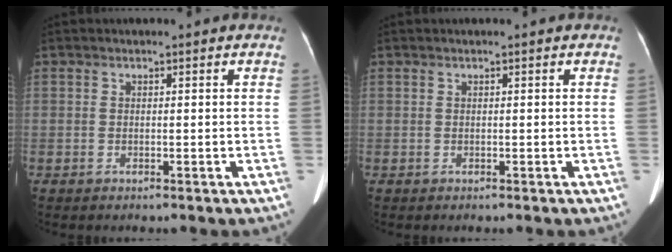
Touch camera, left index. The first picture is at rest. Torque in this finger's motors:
{"motor_torque": [0.01, 0.00, 0.00, -0.01]}